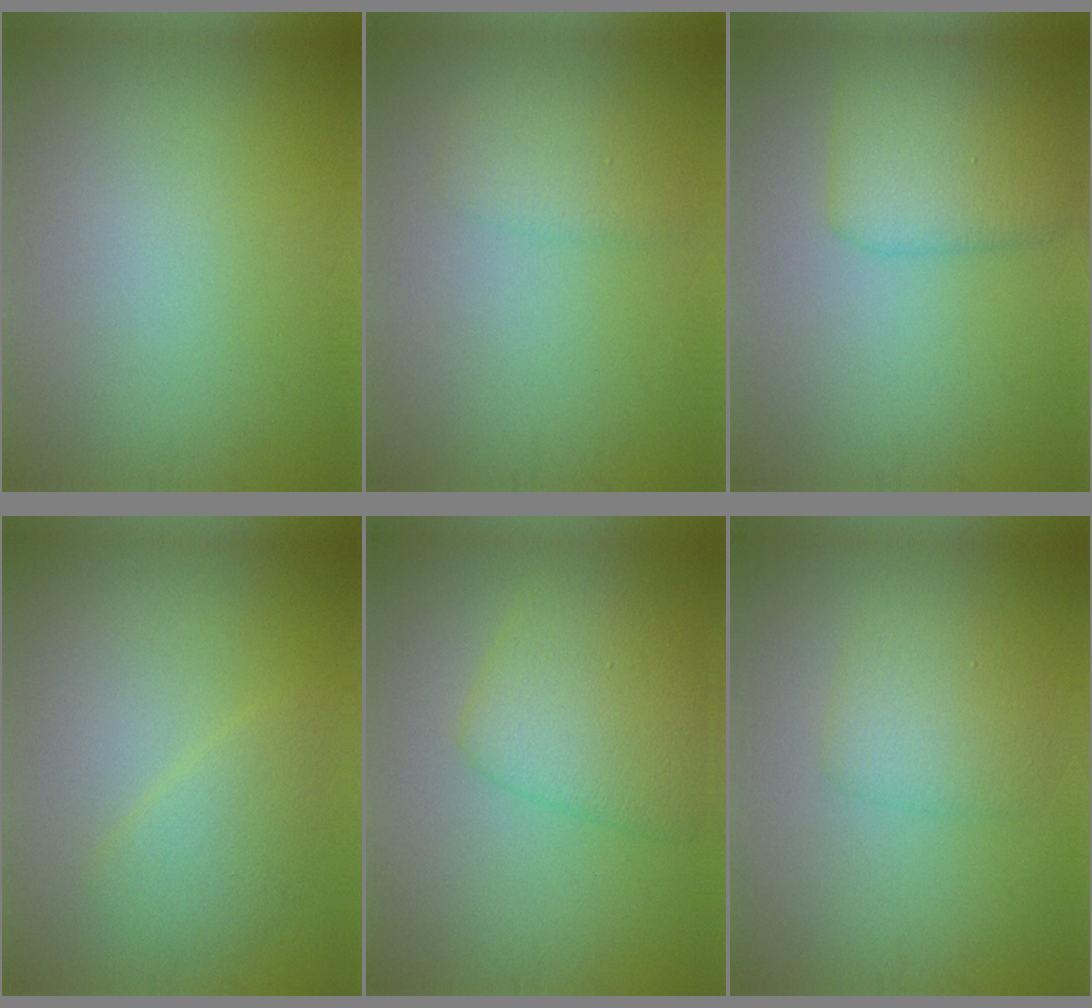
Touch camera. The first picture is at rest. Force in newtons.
{"total": 1.9, "press": 1.9, "slide": 0.1}
{"total": 4.3, "press": 4.3, "slide": 0.2}
{"total": 2.3, "press": 2.3, "slide": 0.2}
{"total": 4.6, "press": 4.6, "slide": 0.1}
{"total": 2.7, "press": 2.7, "slide": 0.1}